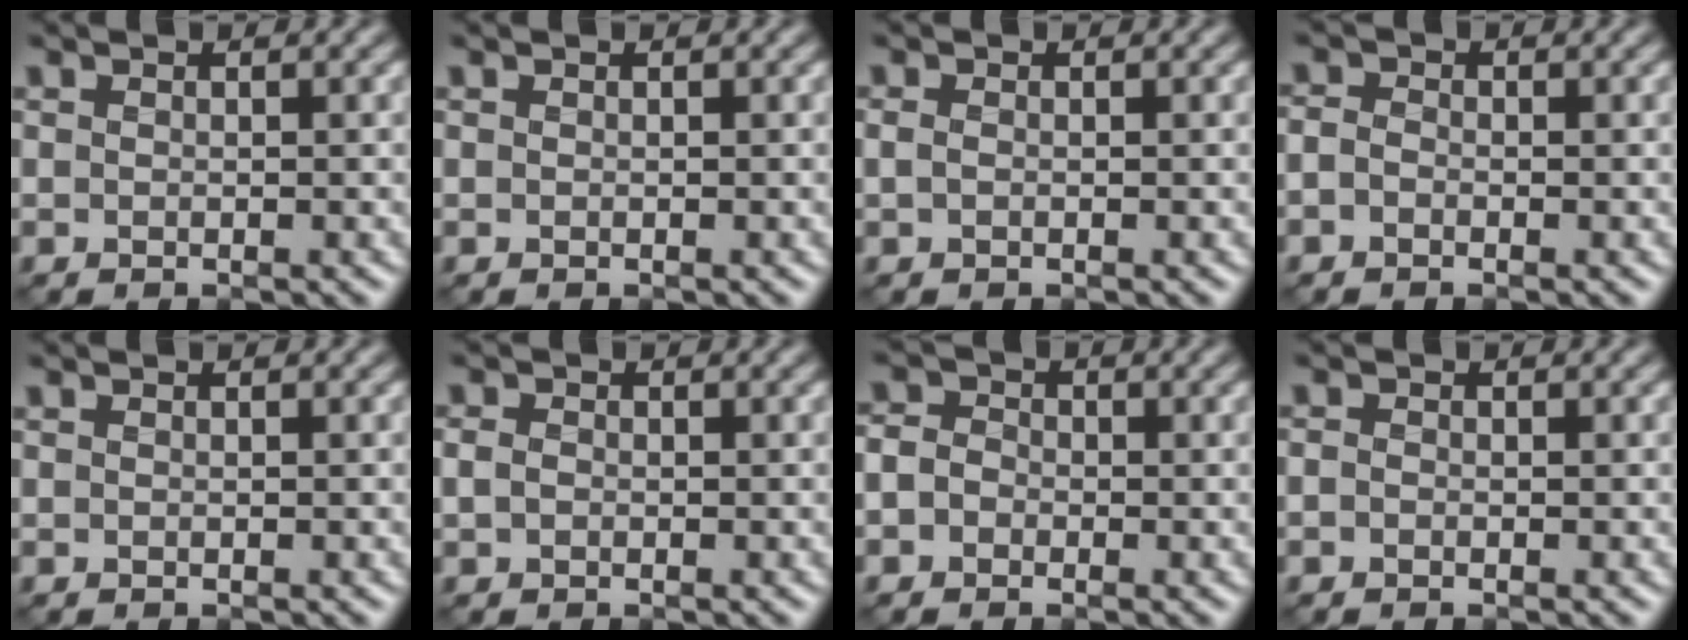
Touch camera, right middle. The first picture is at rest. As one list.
[{"total": 0.0}, {"total": 0.8, "force": [0.0, 0.5, 0.7], "torque": [-0.019, 0.002, -0.002]}, {"total": 1.2, "force": [-0.6, 0.9, 0.7], "torque": [-0.015, 0.002, -0.017]}, {"total": 0.0}, {"total": 1.2, "force": [-0.1, 0.9, 0.7], "torque": [-0.019, 0.001, -0.005]}, {"total": 2.8, "force": [-0.5, 2.4, 1.3], "torque": [-0.012, 0.011, -0.026]}, {"total": 0.7, "force": [-0.3, 0.5, 0.3], "torque": [-0.008, -0.001, -0.007]}]